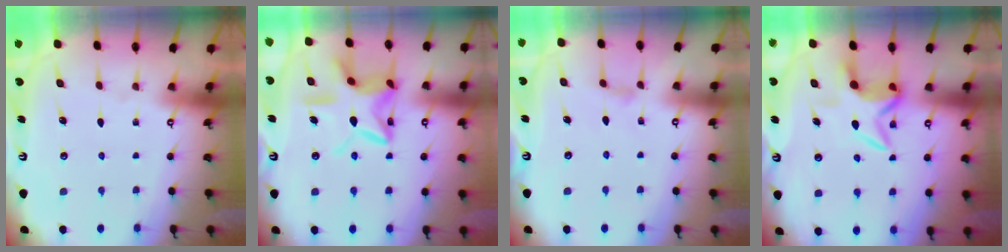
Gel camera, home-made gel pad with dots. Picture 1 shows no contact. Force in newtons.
{"total": 14.1, "press": 14.1, "slide": 1.1}
{"total": 2.1, "press": 2.1, "slide": 0.5}
{"total": 7.6, "press": 7.5, "slide": 1.0}